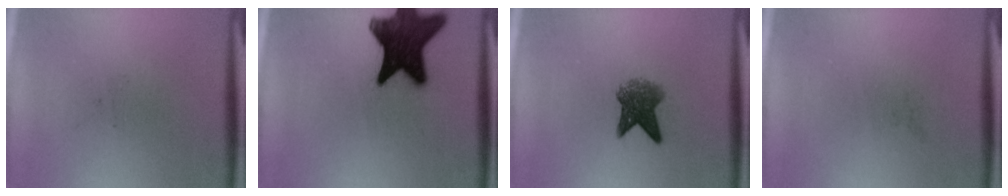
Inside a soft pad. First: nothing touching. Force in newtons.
{"total": 16.3}
{"total": 5.2}
{"total": 0.0}